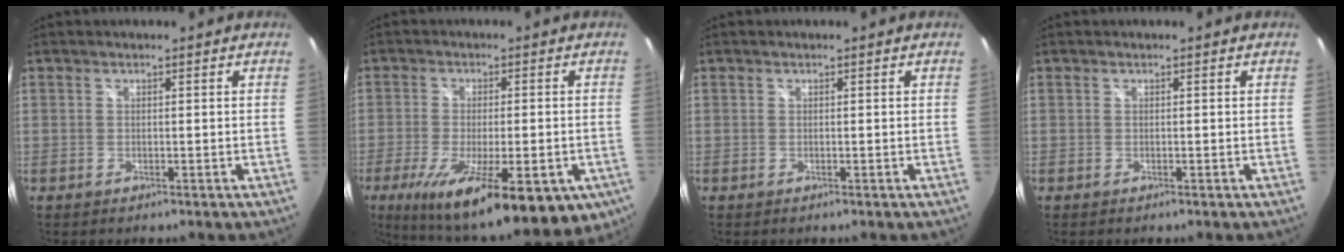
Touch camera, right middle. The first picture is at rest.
{"total": 22.5, "force": [-12.2, 6.6, 17.8], "torque": [-0.300, -0.077, -0.172]}
{"total": 0.0}
{"total": 0.0}